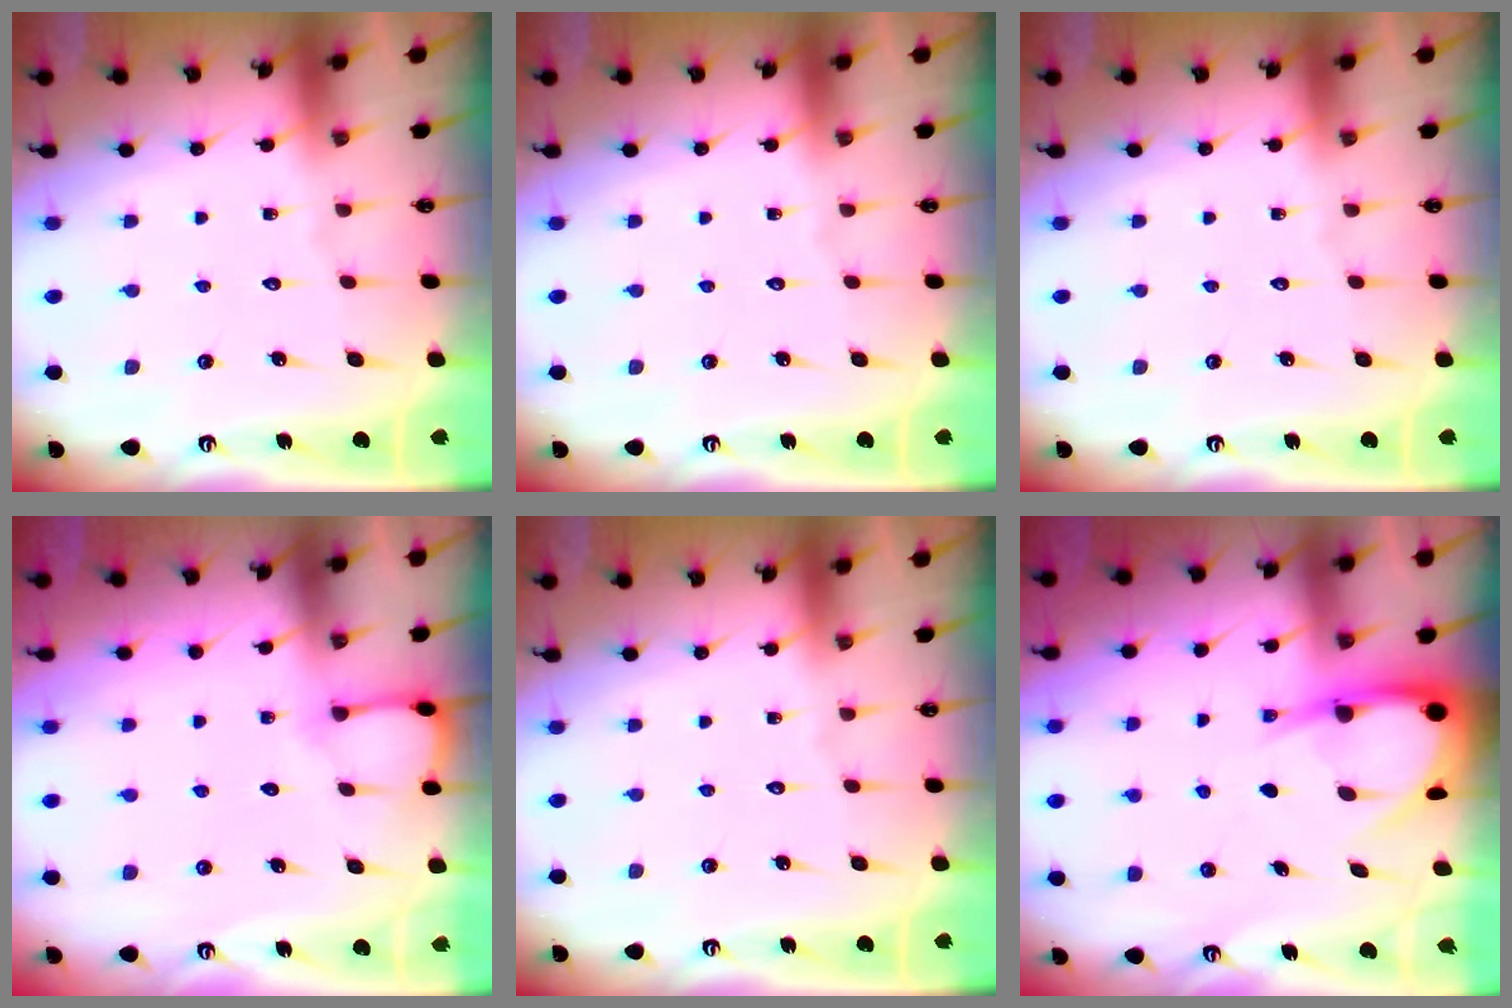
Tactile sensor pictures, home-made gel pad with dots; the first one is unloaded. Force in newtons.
{"total": 0.0}
{"total": 0.0}
{"total": 4.3, "press": 4.3, "slide": 0.4}
{"total": 0.0}
{"total": 8.0, "press": 7.9, "slide": 0.8}